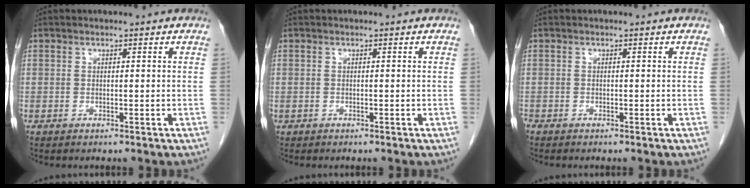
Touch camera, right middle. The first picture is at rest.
{"total": 0.0}
{"total": 0.5, "force": [-0.5, 0.2, 0.1], "torque": [-0.008, -0.001, -0.014]}